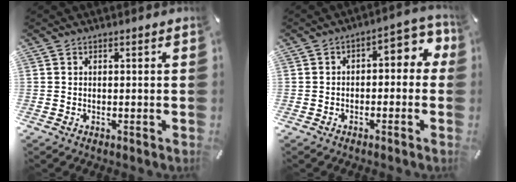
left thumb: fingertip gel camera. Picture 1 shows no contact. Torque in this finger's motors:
{"motor_torque": [0.75, 1.55, 0.40, -0.40, 0.05]}